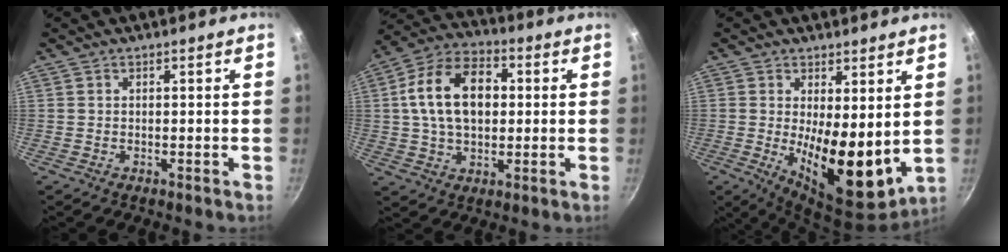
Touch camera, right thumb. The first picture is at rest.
{"total": 15.7, "force": [2.1, 10.3, 11.7], "torque": [-0.176, 0.021, 0.022]}
{"total": 13.9, "force": [0.8, 5.7, 12.7], "torque": [-0.171, -0.040, 0.022]}